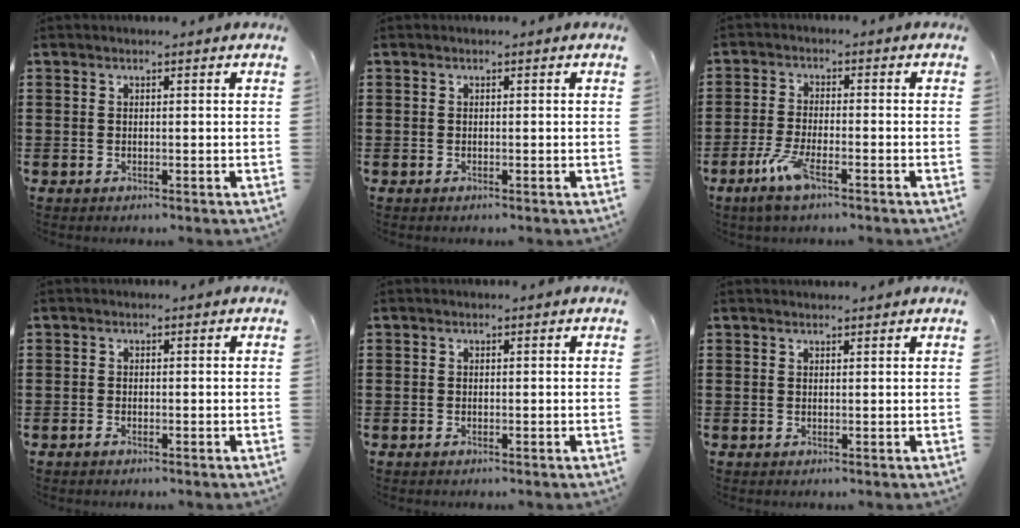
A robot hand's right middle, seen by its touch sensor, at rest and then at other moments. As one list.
[{"total": 0.0}, {"total": 5.3, "force": [-2.9, 1.3, 4.3], "torque": [-0.102, -0.010, -0.058]}, {"total": 0.7, "force": [-0.5, 0.2, 0.4], "torque": [-0.010, -0.004, -0.010]}, {"total": 0.0}, {"total": 0.7, "force": [0.7, 0.0, 0.0], "torque": [0.005, -0.004, 0.012]}]